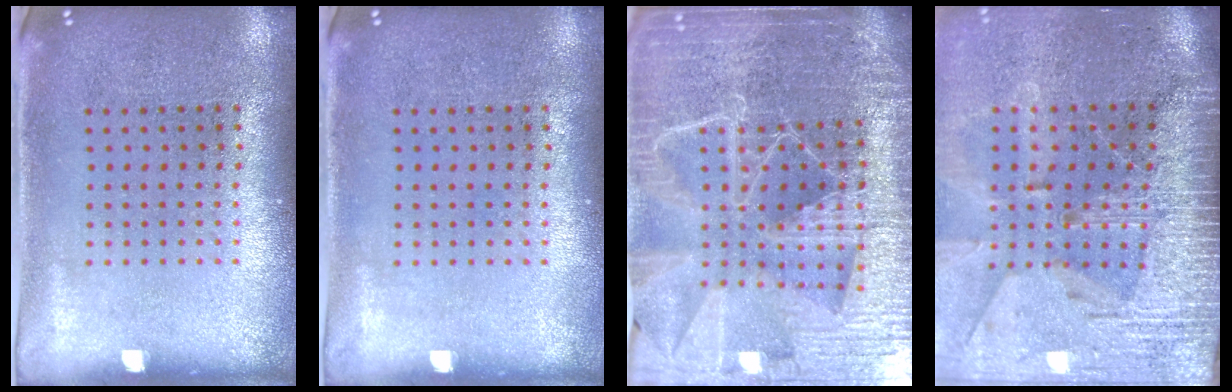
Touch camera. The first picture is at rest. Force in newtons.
{"total": 0.0}
{"total": 6.3, "press": 5.5, "slide": 3.1}
{"total": 4.0, "press": 3.5, "slide": 2.0}